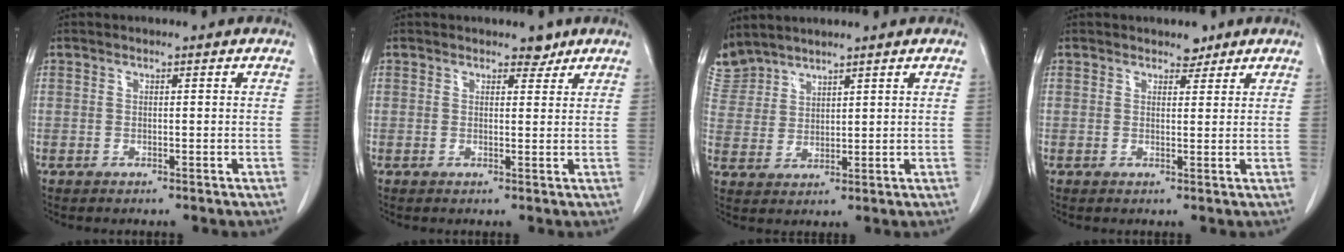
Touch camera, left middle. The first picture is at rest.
{"total": 1.8, "force": [1.4, 1.1, 0.5], "torque": [-0.001, -0.001, 0.015]}
{"total": 5.2, "force": [5.1, 0.9, 0.3], "torque": [-0.020, 0.014, 0.111]}
{"total": 1.7, "force": [1.4, 1.0, 0.3], "torque": [-0.001, -0.002, 0.017]}